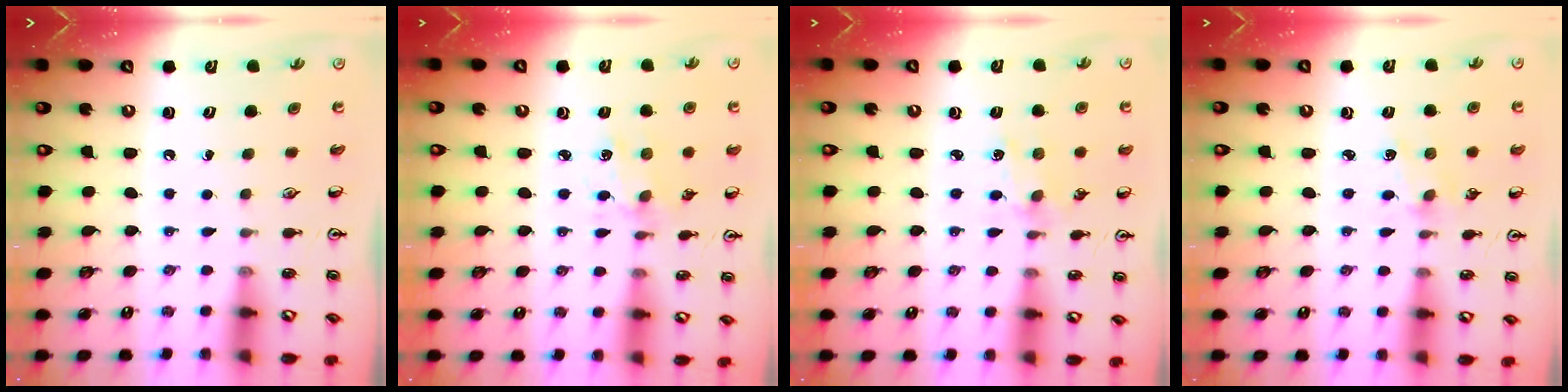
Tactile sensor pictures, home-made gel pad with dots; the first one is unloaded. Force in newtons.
{"total": 1.5, "press": 1.4, "slide": 0.4}
{"total": 2.0, "press": 2.0, "slide": 0.4}
{"total": 1.8, "press": 1.8, "slide": 0.4}